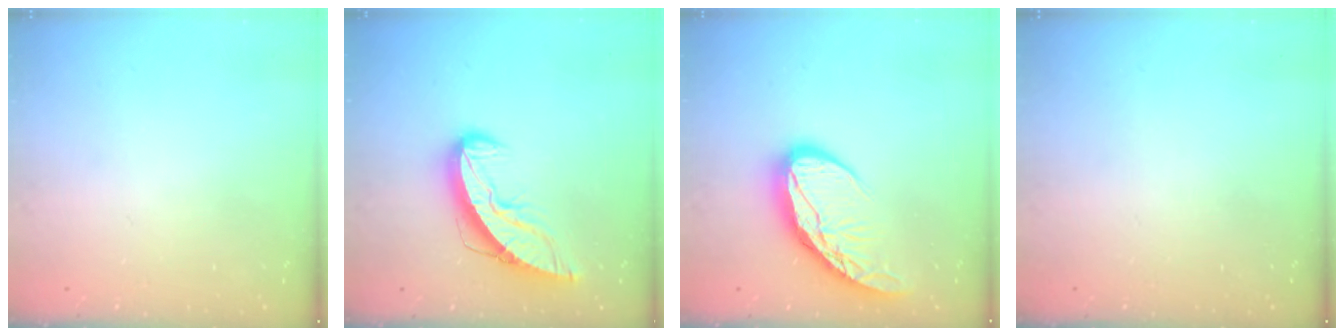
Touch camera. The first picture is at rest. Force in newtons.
{"total": 10.9, "press": 10.8, "slide": 0.9}
{"total": 12.8, "press": 12.7, "slide": 1.4}
{"total": 0.0}